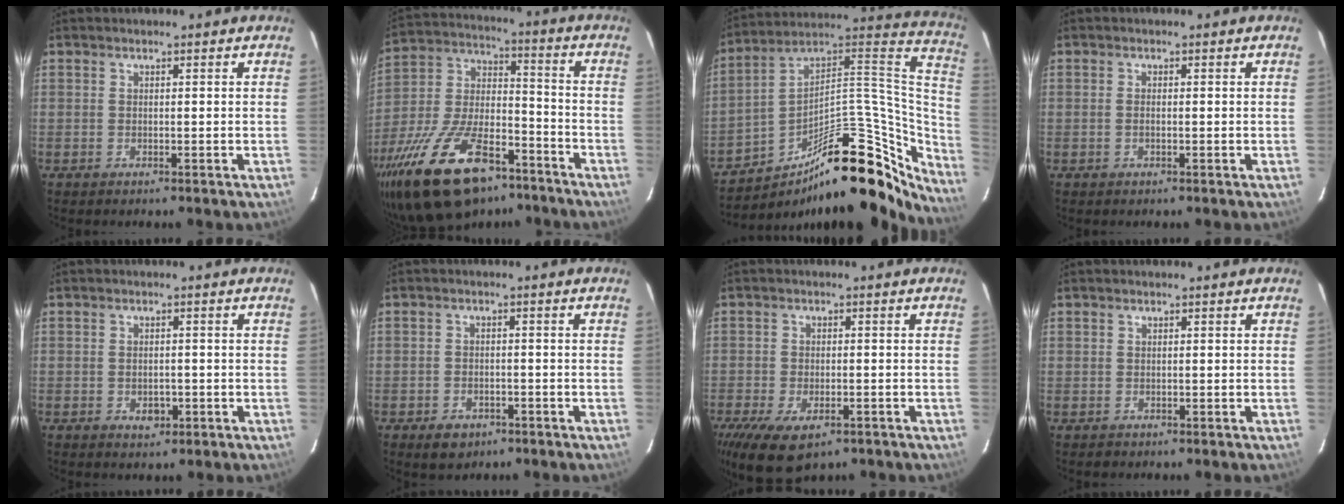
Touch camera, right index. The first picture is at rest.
{"total": 25.0, "force": [-16.1, 11.4, 15.4], "torque": [-0.308, -0.006, -0.264]}
{"total": 30.2, "force": [-19.8, 11.5, 19.7], "torque": [-0.263, 0.041, -0.289]}
{"total": 0.8, "force": [-0.2, 0.4, 0.7], "torque": [-0.015, 0.000, -0.006]}
{"total": 2.9, "force": [-0.9, 2.2, 1.6], "torque": [-0.027, 0.000, -0.009]}
{"total": 4.7, "force": [-2.8, 3.2, 1.8], "torque": [-0.044, 0.003, -0.037]}
{"total": 10.7, "force": [-6.3, 5.2, 6.9], "torque": [-0.157, -0.038, -0.102]}
{"total": 0.9, "force": [-0.1, 0.9, -0.1], "torque": [0.001, 0.004, 0.002]}